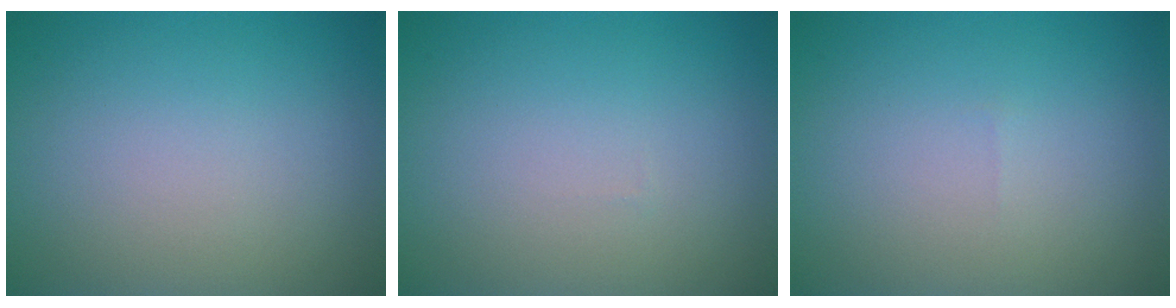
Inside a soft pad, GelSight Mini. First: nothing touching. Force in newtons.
{"total": 0.0}
{"total": 0.0}